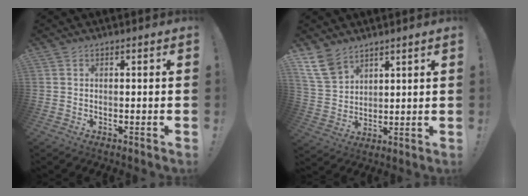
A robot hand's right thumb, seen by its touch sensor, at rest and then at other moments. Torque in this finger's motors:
{"motor_torque": [-0.17, 0.04, 0.16, 0.09, -0.21]}